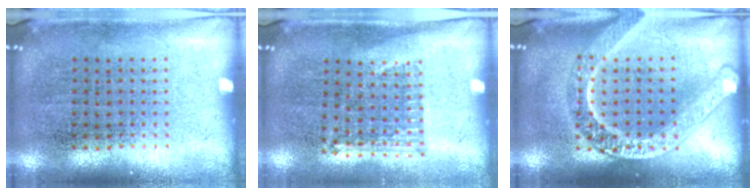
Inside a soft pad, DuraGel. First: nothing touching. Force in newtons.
{"total": 1.0, "press": 0.8, "slide": 0.6}
{"total": 3.2, "press": 3.2, "slide": 0.4}